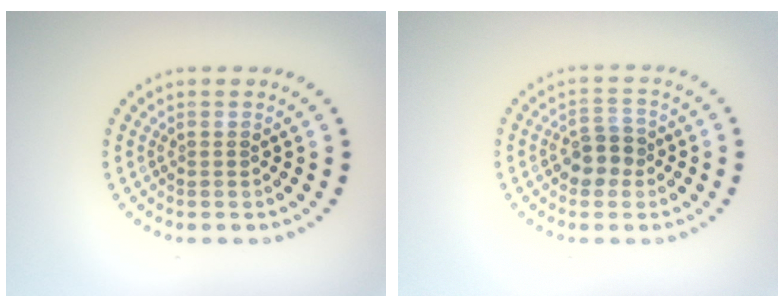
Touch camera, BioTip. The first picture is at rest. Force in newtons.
{"total": 2.7, "press": 2.5, "slide": 0.9}